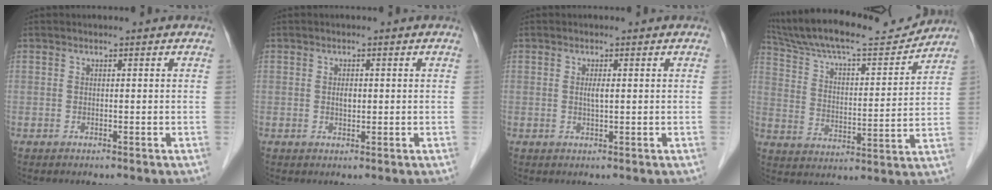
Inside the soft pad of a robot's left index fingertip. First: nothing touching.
{"total": 1.4, "force": [-0.9, 0.6, 0.9], "torque": [-0.014, -0.006, -0.015]}
{"total": 1.4, "force": [-0.8, 0.1, 1.1], "torque": [-0.025, -0.007, -0.015]}
{"total": 18.3, "force": [16.7, 2.7, 7.1], "torque": [-0.131, 0.006, 0.260]}